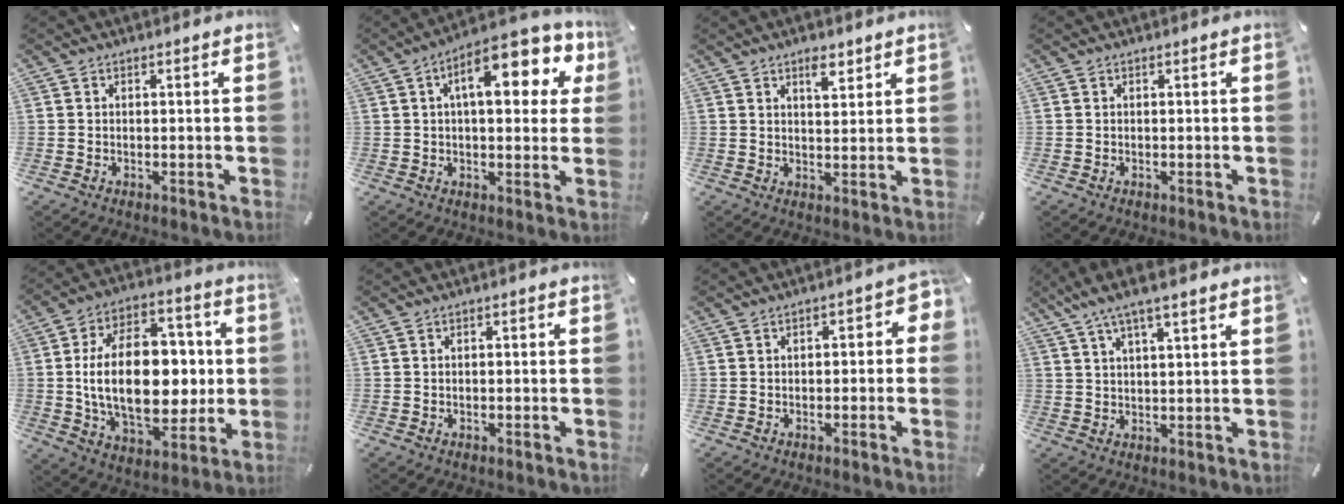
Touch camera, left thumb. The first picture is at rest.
{"total": 15.0, "force": [5.8, 6.5, 12.2], "torque": [-0.174, -0.014, 0.090]}
{"total": 4.7, "force": [3.3, 2.2, 2.5], "torque": [-0.023, -0.017, 0.055]}
{"total": 0.0}
{"total": 23.8, "force": [0.0, 15.0, 18.5], "torque": [-0.337, -0.002, 0.004]}
{"total": 0.9, "force": [-0.3, 0.5, 0.7], "torque": [-0.012, 0.002, -0.007]}
{"total": 3.4, "force": [-0.9, 2.1, 2.5], "torque": [-0.030, 0.008, -0.022]}
{"total": 6.1, "force": [4.4, 0.9, 4.1], "torque": [-0.089, -0.011, 0.079]}